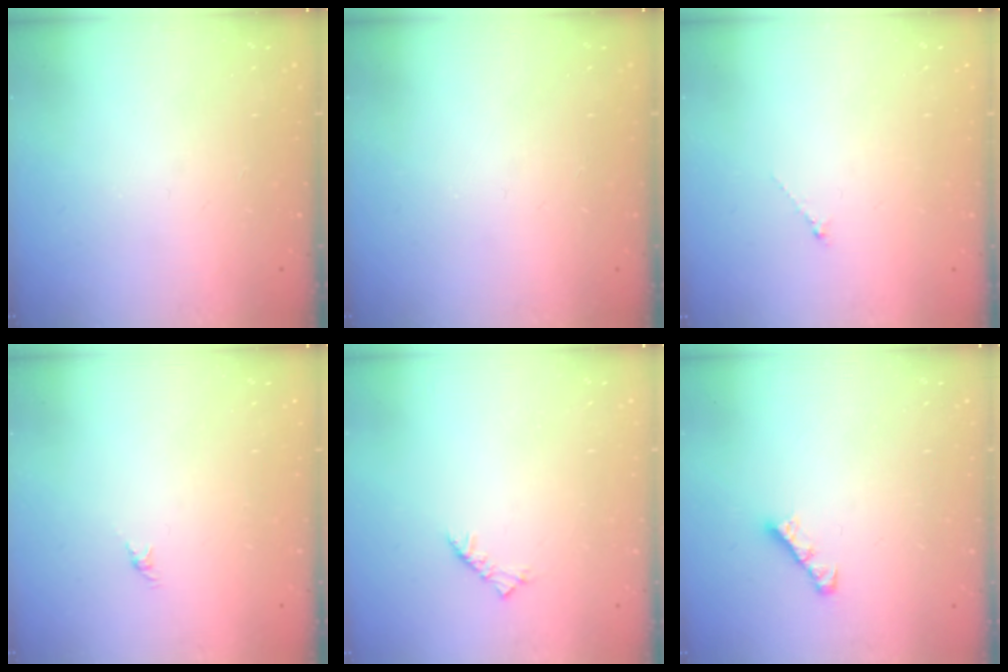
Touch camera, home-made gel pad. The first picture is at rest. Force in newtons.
{"total": 0.0}
{"total": 0.6, "press": 0.5, "slide": 0.3}
{"total": 0.0}
{"total": 2.5, "press": 2.4, "slide": 0.7}
{"total": 3.0, "press": 3.0, "slide": 0.4}